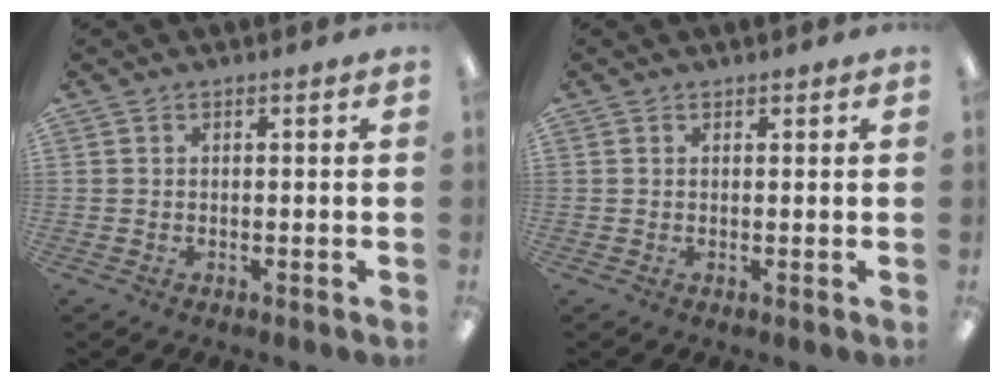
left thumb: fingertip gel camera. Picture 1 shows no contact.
{"total": 0.6, "force": [0.5, 0.3, -0.1], "torque": [0.002, 0.000, 0.010]}